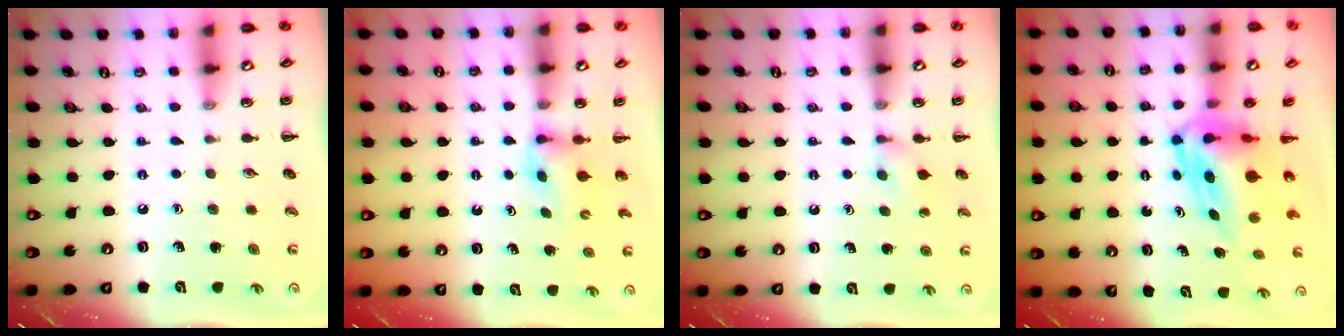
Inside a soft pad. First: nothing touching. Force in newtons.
{"total": 3.3, "press": 3.0, "slide": 1.2}
{"total": 5.4, "press": 5.1, "slide": 1.7}
{"total": 7.5, "press": 7.2, "slide": 2.4}